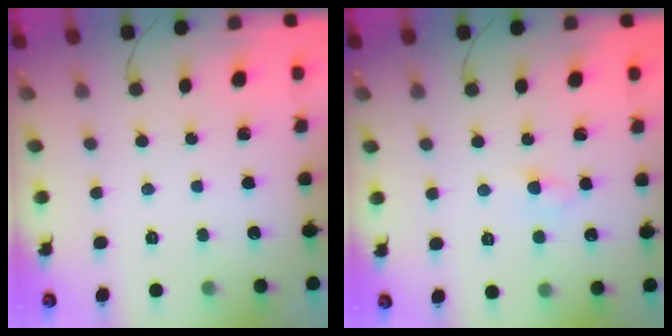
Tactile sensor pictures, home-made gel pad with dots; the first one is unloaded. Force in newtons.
{"total": 2.7, "press": 2.6, "slide": 1.0}